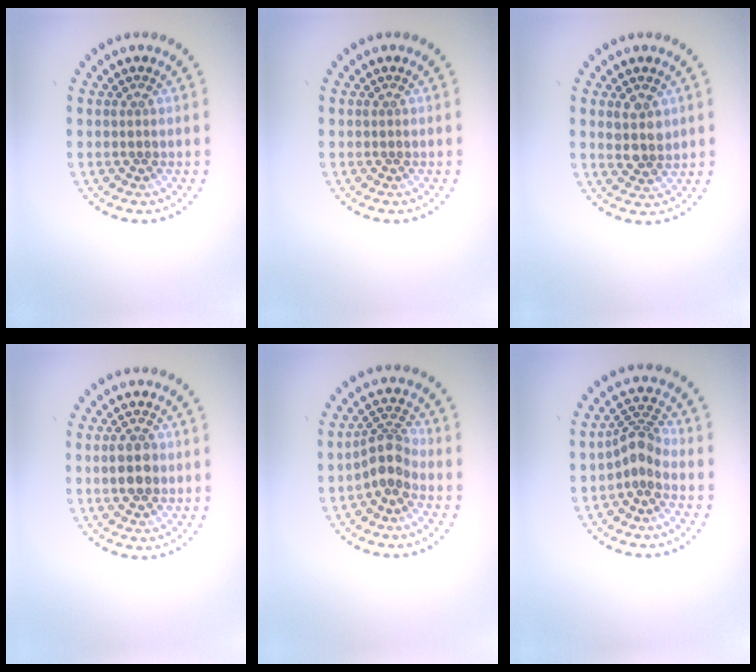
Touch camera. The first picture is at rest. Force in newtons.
{"total": 0.0}
{"total": 2.7, "press": 2.5, "slide": 1.0}
{"total": 2.9, "press": 2.9, "slide": 0.0}
{"total": 2.9, "press": 2.3, "slide": 1.8}
{"total": 2.6, "press": 1.9, "slide": 1.7}